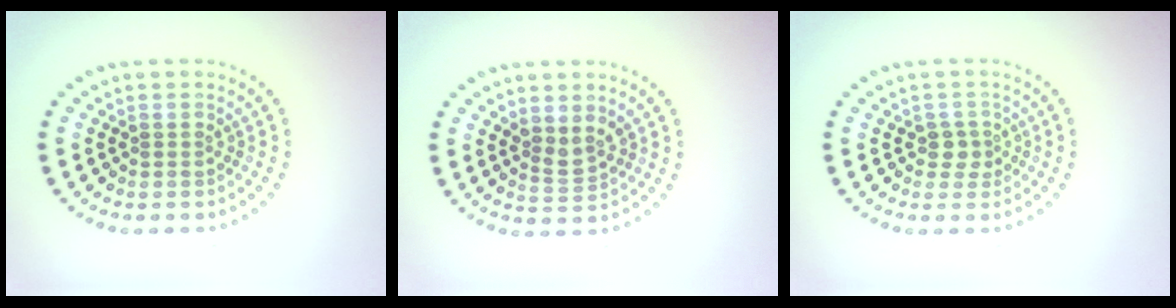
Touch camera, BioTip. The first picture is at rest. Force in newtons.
{"total": 1.9, "press": 1.5, "slide": 1.2}
{"total": 1.7, "press": 1.4, "slide": 0.9}